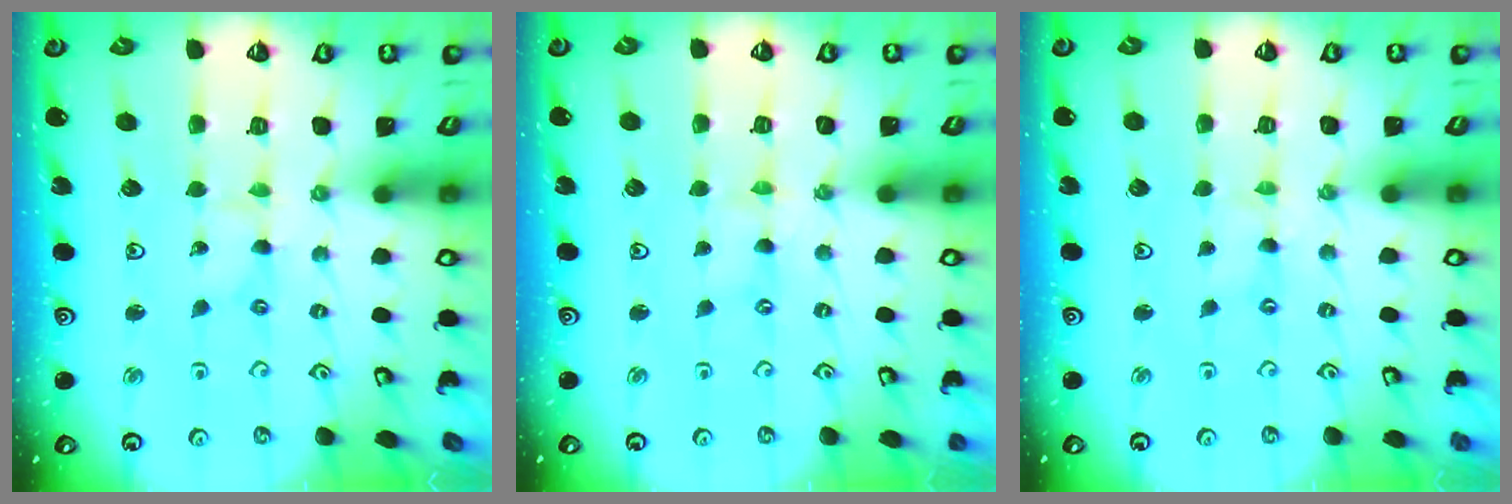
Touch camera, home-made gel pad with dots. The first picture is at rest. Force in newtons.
{"total": 0.0}
{"total": 0.0}